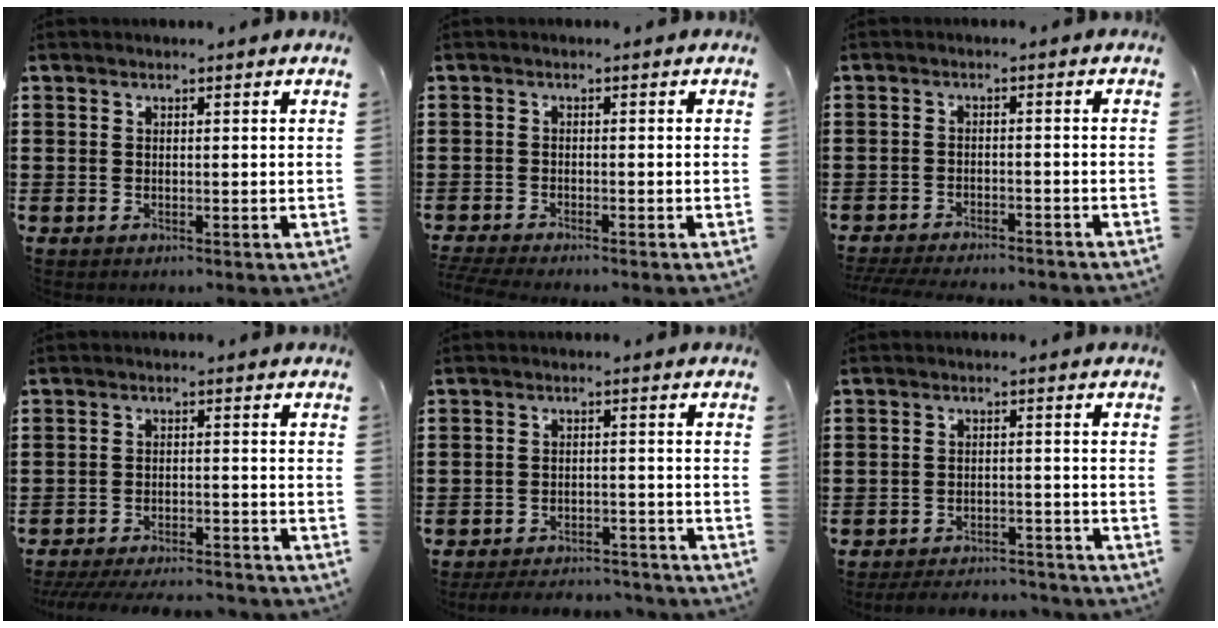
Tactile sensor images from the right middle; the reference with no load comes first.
{"total": 1.7, "force": [-1.6, -0.2, 0.6], "torque": [-0.018, -0.005, -0.033]}
{"total": 3.3, "force": [-3.2, 0.1, 0.6], "torque": [-0.021, -0.004, -0.067]}
{"total": 4.3, "force": [-4.1, 0.0, 1.1], "torque": [-0.026, -0.005, -0.084]}
{"total": 4.0, "force": [-4.0, 0.5, 0.4], "torque": [-0.016, 0.001, -0.085]}
{"total": 3.8, "force": [-3.8, 0.4, 0.2], "torque": [-0.008, 0.002, -0.079]}